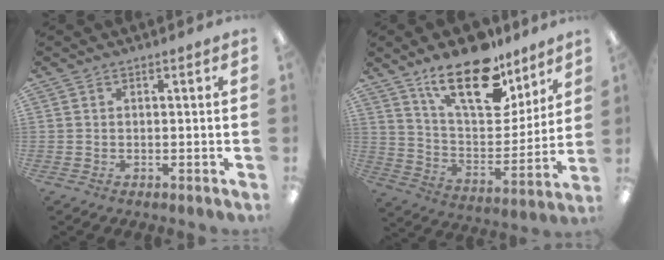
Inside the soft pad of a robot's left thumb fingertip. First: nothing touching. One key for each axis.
{"total": 21.7, "fx": 15.1, "fy": 9.3, "fz": 12.5, "tx": -0.207, "ty": -0.090, "tz": 0.262}